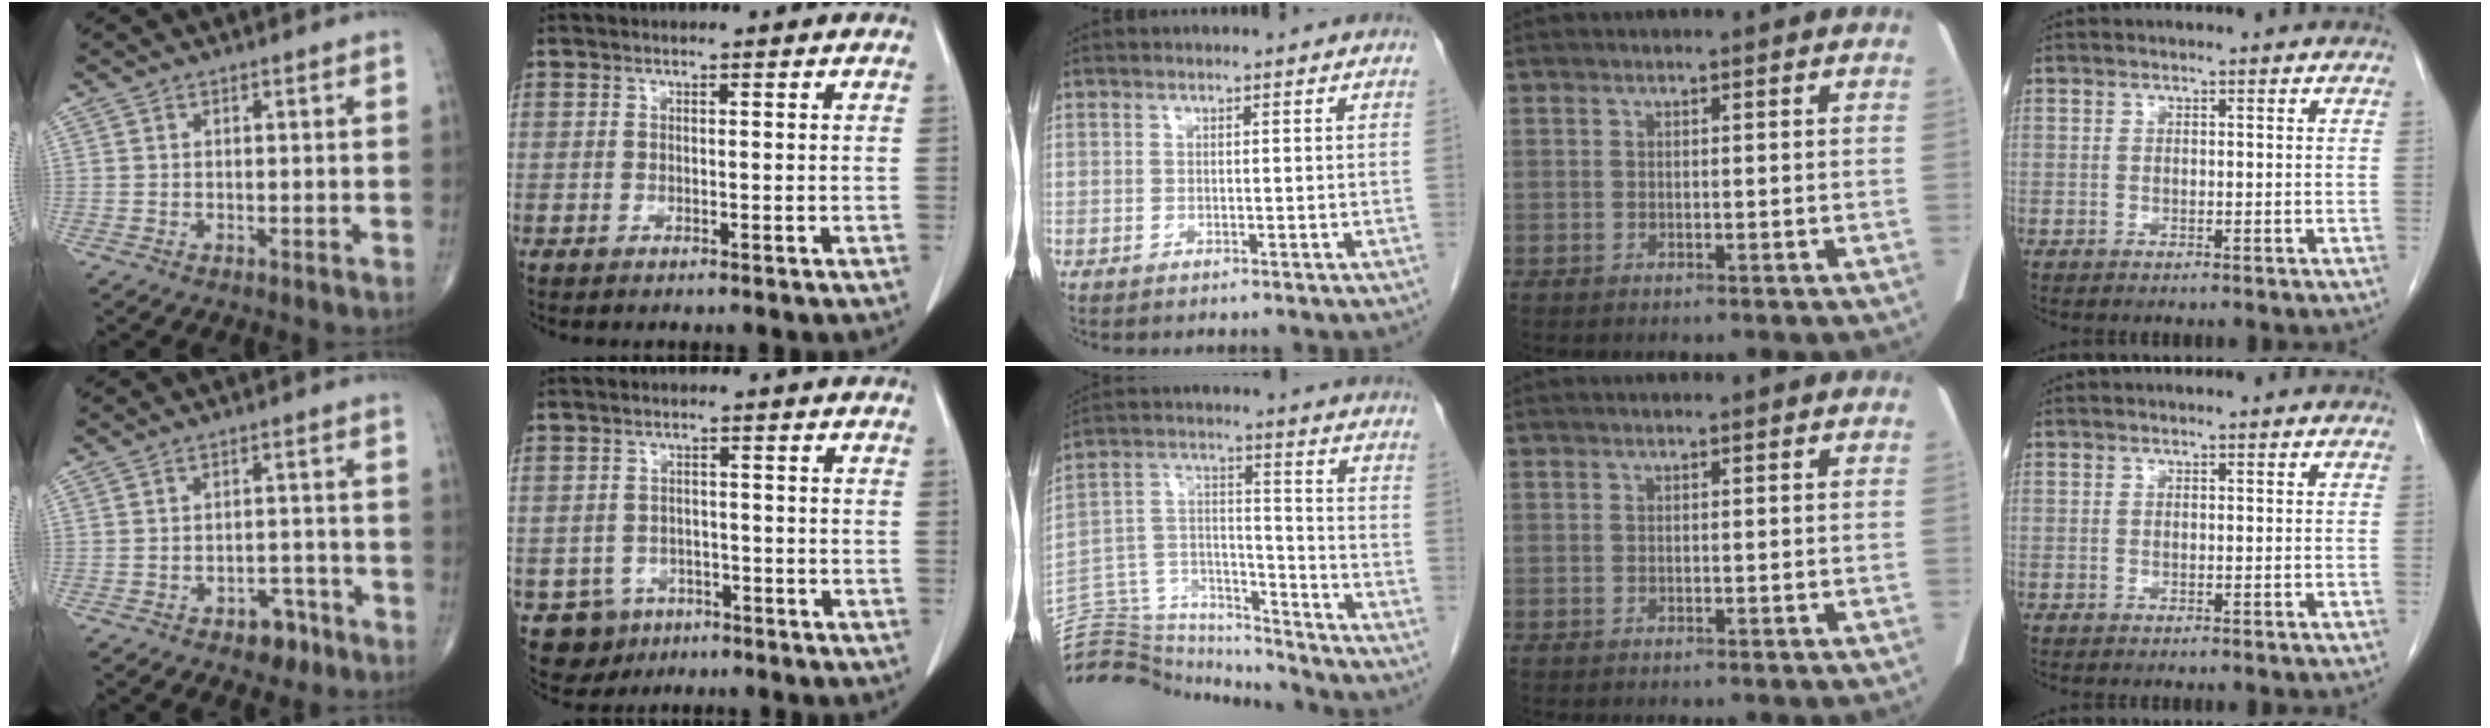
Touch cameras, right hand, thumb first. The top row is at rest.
{"thumb": {"total": 4.8, "force": [-3.1, 2.9, 2.3], "torque": [-0.009, 0.028, -0.041]}, "index": {"total": 5.7, "force": [-3.1, 4.7, 0.5], "torque": [-0.006, 0.009, -0.041]}, "middle": {"total": 18.5, "force": [-18.0, 3.1, 2.7], "torque": [-0.059, 0.049, -0.285]}}